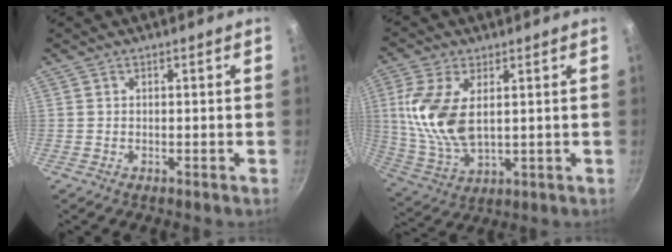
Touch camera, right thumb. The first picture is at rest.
{"total": 13.4, "force": [2.5, 7.1, 11.1], "torque": [-0.221, -0.009, 0.058]}